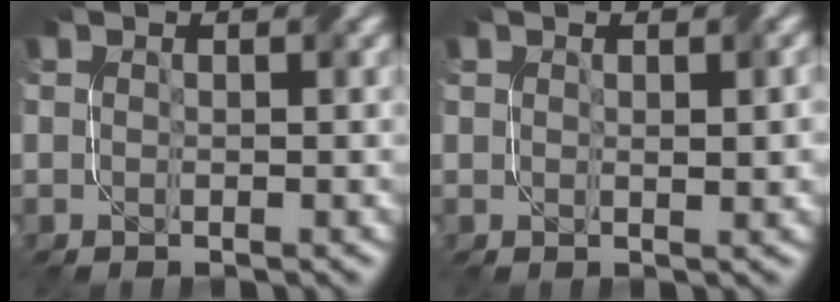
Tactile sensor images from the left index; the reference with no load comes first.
{"total": 1.6, "force": [0.4, 0.6, 1.5], "torque": [-0.019, 0.001, 0.012]}